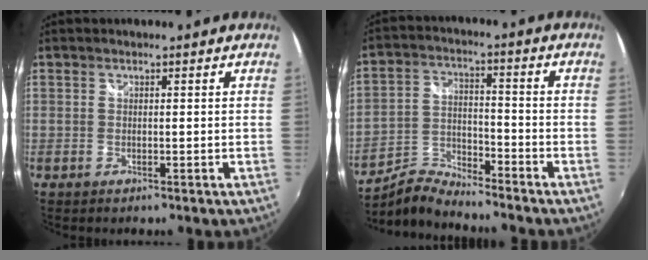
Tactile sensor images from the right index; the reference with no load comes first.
{"total": 7.4, "force": [-7.2, 1.0, 1.6], "torque": [-0.036, 0.013, -0.147]}